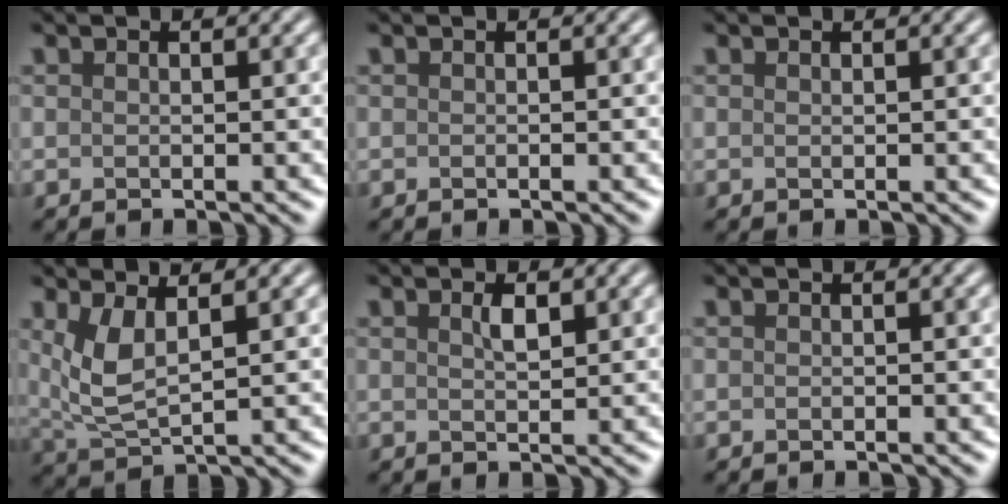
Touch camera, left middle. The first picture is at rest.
{"total": 0.0}
{"total": 0.0}
{"total": 3.9, "force": [1.4, 1.5, 3.3], "torque": [-0.080, -0.009, 0.033]}
{"total": 1.4, "force": [0.8, 0.5, 1.1], "torque": [-0.023, 0.000, 0.013]}
{"total": 0.0}